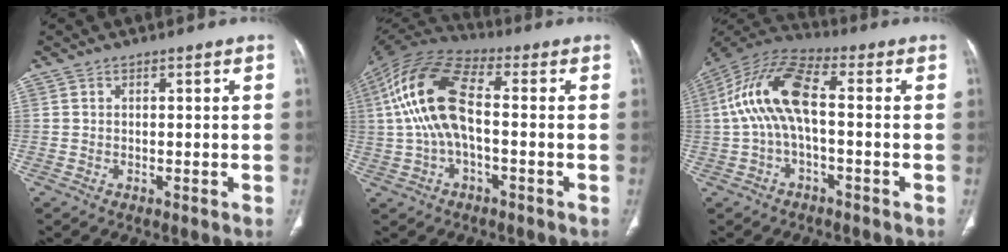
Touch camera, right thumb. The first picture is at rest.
{"total": 15.8, "force": [0.2, 7.3, 14.0], "torque": [-0.292, 0.037, -0.001]}
{"total": 13.3, "force": [-0.2, 5.6, 12.1], "torque": [-0.254, 0.045, -0.011]}